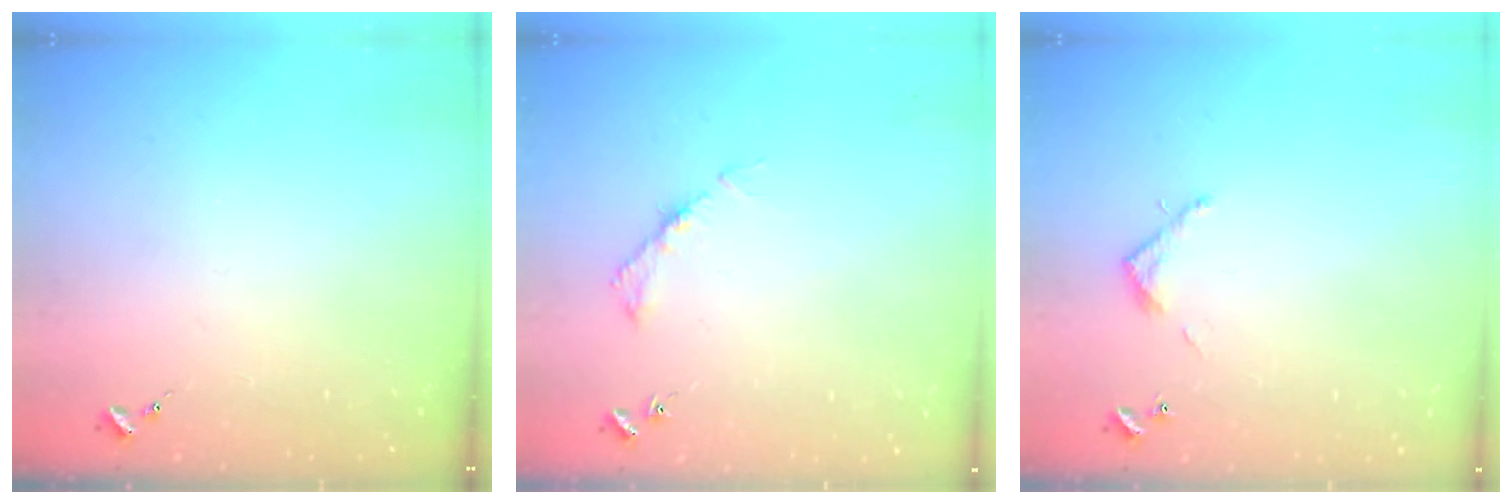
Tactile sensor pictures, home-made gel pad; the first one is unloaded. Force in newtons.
{"total": 4.2, "press": 4.1, "slide": 0.6}
{"total": 3.2, "press": 3.2, "slide": 0.2}